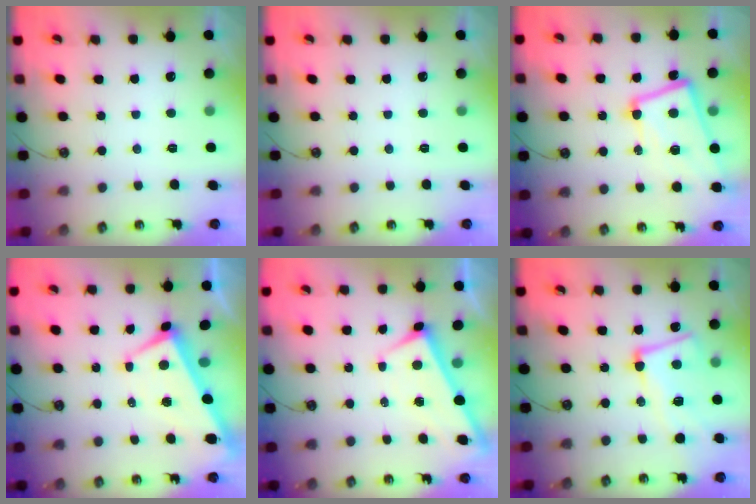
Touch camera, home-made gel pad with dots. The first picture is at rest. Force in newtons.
{"total": 0.0}
{"total": 10.0, "press": 9.8, "slide": 2.2}
{"total": 0.9, "press": 0.1, "slide": 0.9}
{"total": 1.8, "press": 1.8, "slide": 0.2}
{"total": 8.7, "press": 8.4, "slide": 2.1}